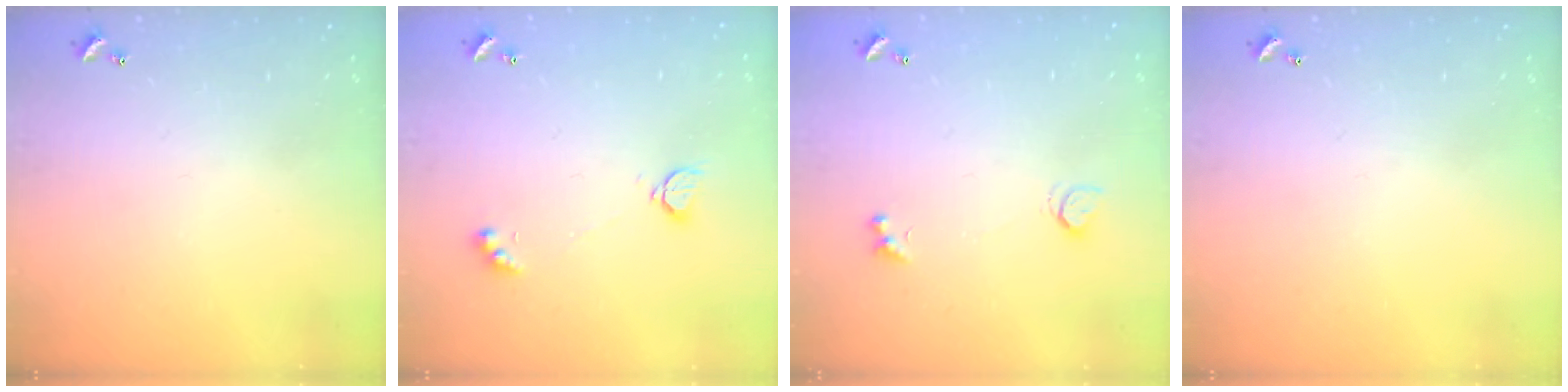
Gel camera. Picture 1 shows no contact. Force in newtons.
{"total": 2.2, "press": 2.2, "slide": 0.2}
{"total": 1.8, "press": 1.8, "slide": 0.5}
{"total": 0.0}